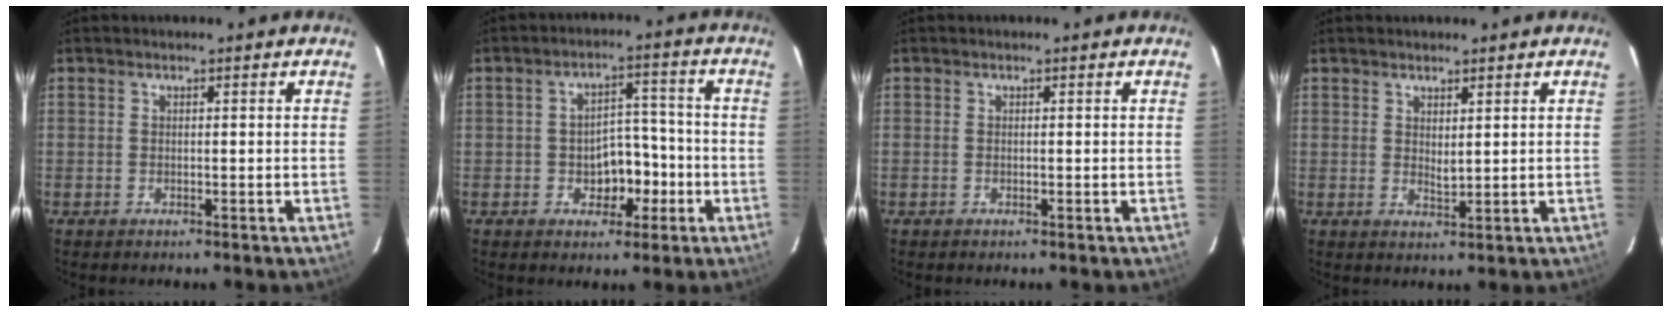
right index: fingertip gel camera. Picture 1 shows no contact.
{"total": 6.6, "force": [-2.4, 4.7, 4.0], "torque": [-0.066, 0.020, -0.022]}
{"total": 0.0}
{"total": 2.2, "force": [1.4, 0.9, 1.4], "torque": [-0.024, -0.004, 0.025]}